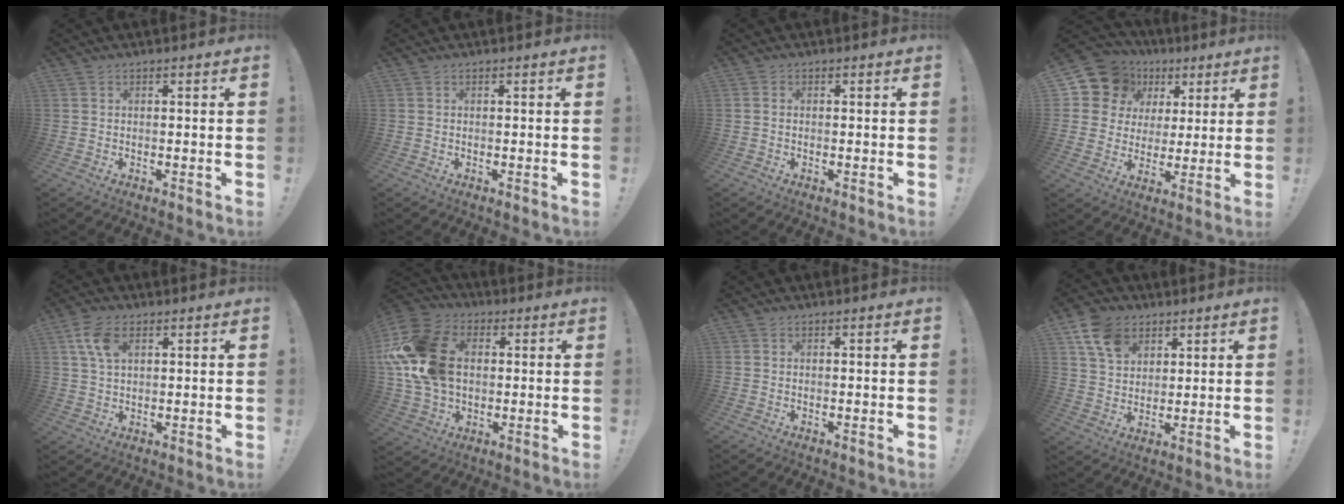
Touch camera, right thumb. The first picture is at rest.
{"total": 0.0}
{"total": 0.6, "force": [-0.1, 0.5, 0.1], "torque": [-0.008, 0.004, -0.002]}
{"total": 13.2, "force": [6.2, 10.8, 4.2], "torque": [-0.068, -0.032, 0.127]}
{"total": 7.9, "force": [3.4, 4.5, 5.6], "torque": [-0.101, -0.006, 0.063]}
{"total": 22.6, "force": [3.2, 16.6, 14.9], "torque": [-0.274, 0.004, 0.065]}
{"total": 0.0}
{"total": 11.2, "force": [6.0, 7.9, 5.3], "torque": [-0.085, -0.022, 0.118]}